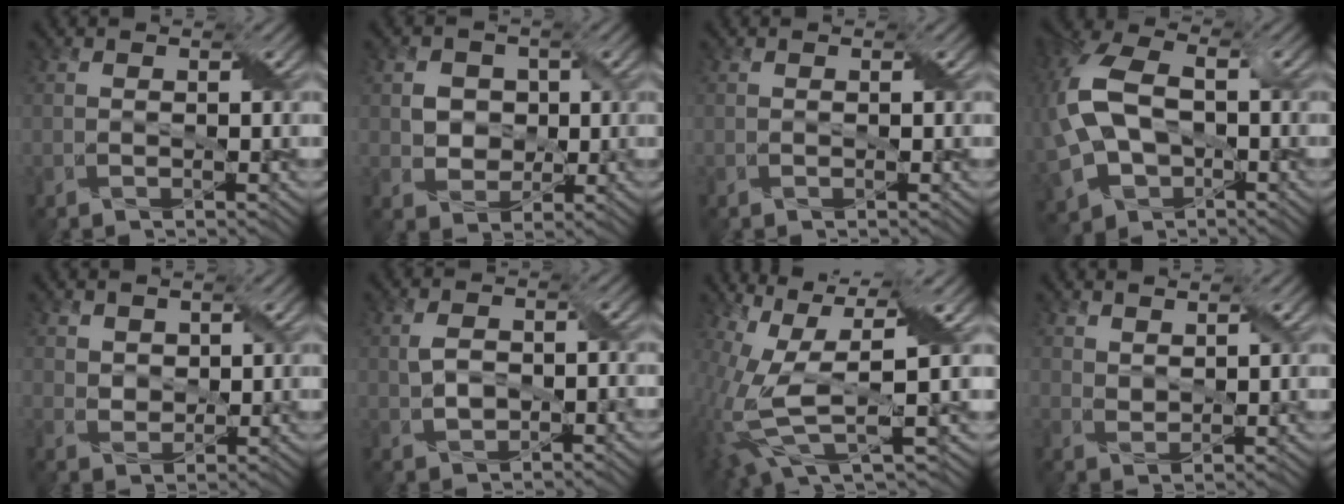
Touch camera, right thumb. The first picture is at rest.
{"total": 3.3, "force": [0.5, 3.2, 0.9], "torque": [-0.026, -0.002, 0.005]}
{"total": 0.0}
{"total": 14.0, "force": [-0.5, 9.3, 10.5], "torque": [-0.276, -0.012, -0.008]}
{"total": 2.0, "force": [1.4, 1.5, 0.3], "torque": [-0.011, -0.003, 0.029]}
{"total": 2.8, "force": [-0.3, 1.9, 2.1], "torque": [-0.046, 0.003, -0.003]}
{"total": 12.7, "force": [-0.6, 4.5, 11.8], "torque": [-0.280, -0.014, 0.010]}
{"total": 1.5, "force": [1.4, 0.5, 0.2], "torque": [-0.010, 0.000, 0.035]}